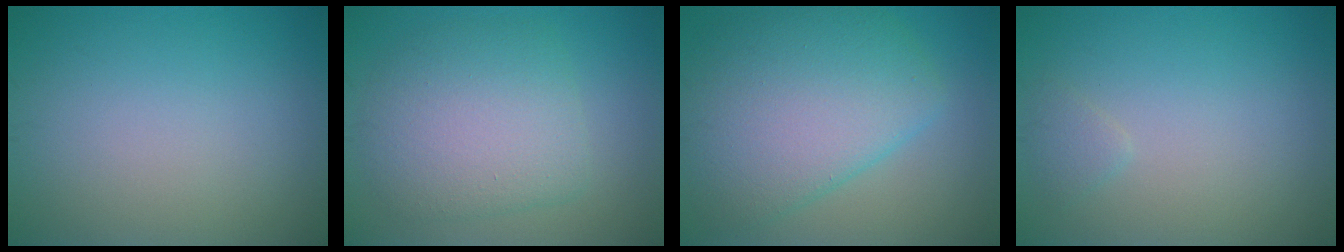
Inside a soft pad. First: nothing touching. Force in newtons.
{"total": 6.2, "press": 6.2, "slide": 0.3}
{"total": 8.8, "press": 8.8, "slide": 0.1}
{"total": 0.9, "press": 0.9, "slide": 0.1}